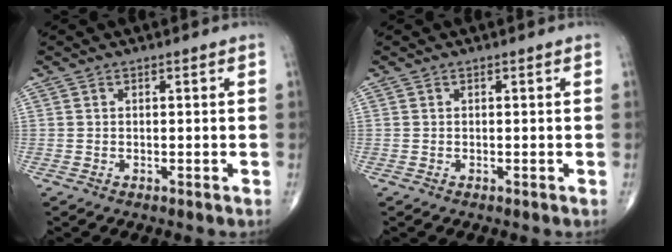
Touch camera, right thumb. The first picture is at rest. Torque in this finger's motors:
{"motor_torque": [0.01, 0.01, 0.00, 0.00, 0.00]}